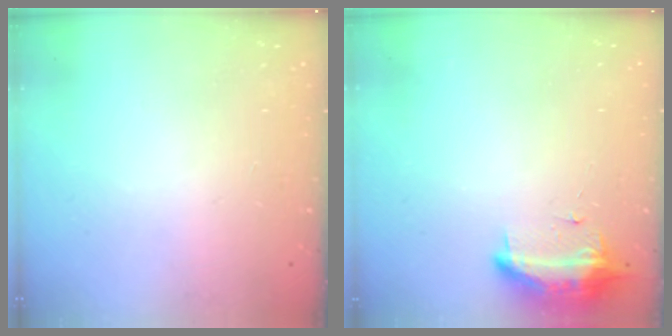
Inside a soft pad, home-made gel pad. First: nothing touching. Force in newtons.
{"total": 9.5, "press": 9.2, "slide": 2.4}